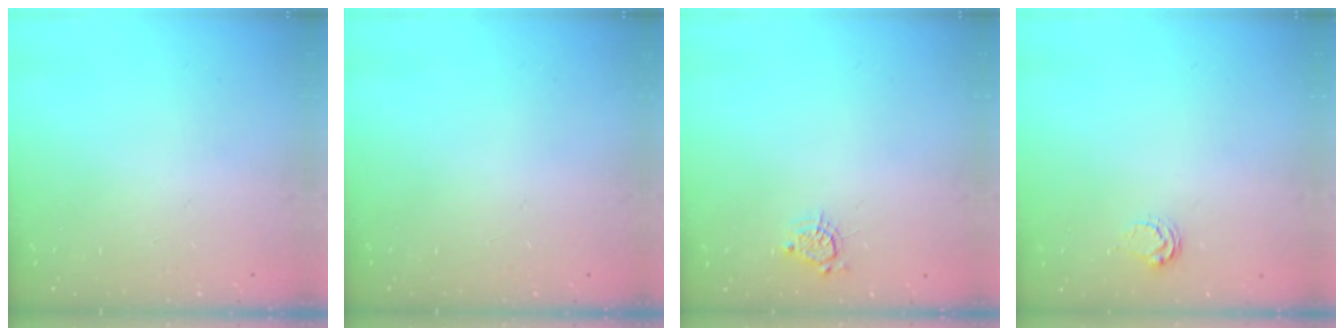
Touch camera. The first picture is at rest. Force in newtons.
{"total": 0.0}
{"total": 5.1, "press": 5.1, "slide": 0.5}
{"total": 3.3, "press": 3.3, "slide": 0.3}